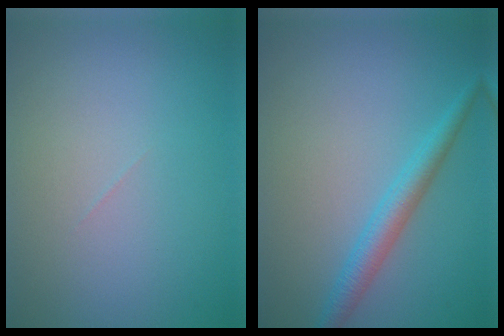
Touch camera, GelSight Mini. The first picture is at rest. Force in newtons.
{"total": 2.7, "press": 2.7, "slide": 0.1}